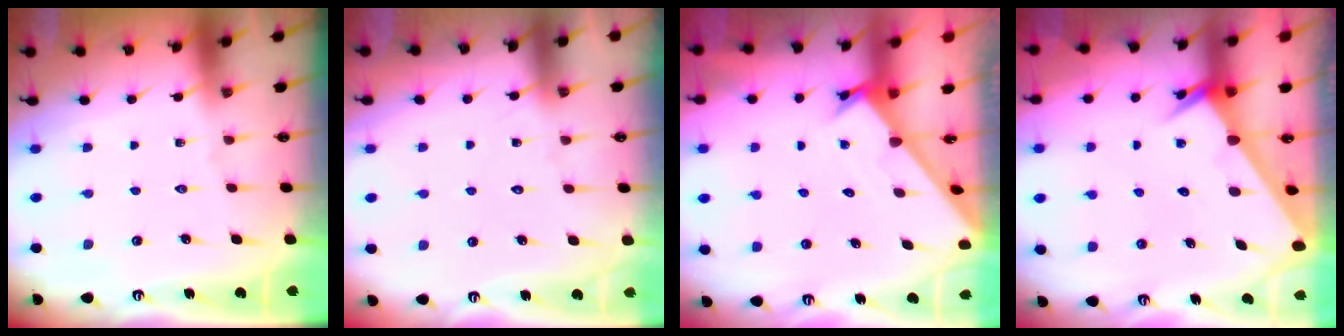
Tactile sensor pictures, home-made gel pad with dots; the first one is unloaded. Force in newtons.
{"total": 4.7, "press": 4.7, "slide": 0.4}
{"total": 1.6, "press": 1.5, "slide": 0.1}
{"total": 2.5, "press": 2.5, "slide": 0.1}